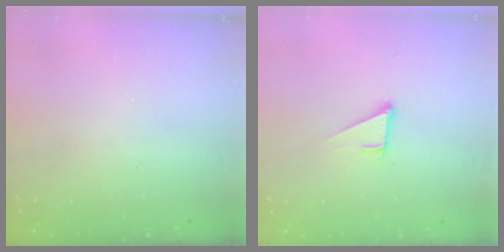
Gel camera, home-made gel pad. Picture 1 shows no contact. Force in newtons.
{"total": 3.0, "press": 3.0, "slide": 0.1}